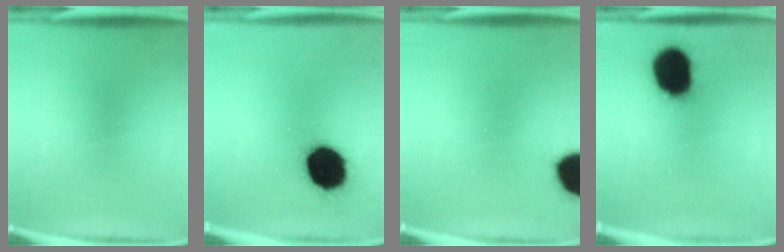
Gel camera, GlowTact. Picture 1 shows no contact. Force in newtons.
{"total": 17.4}
{"total": 13.9}
{"total": 17.1}